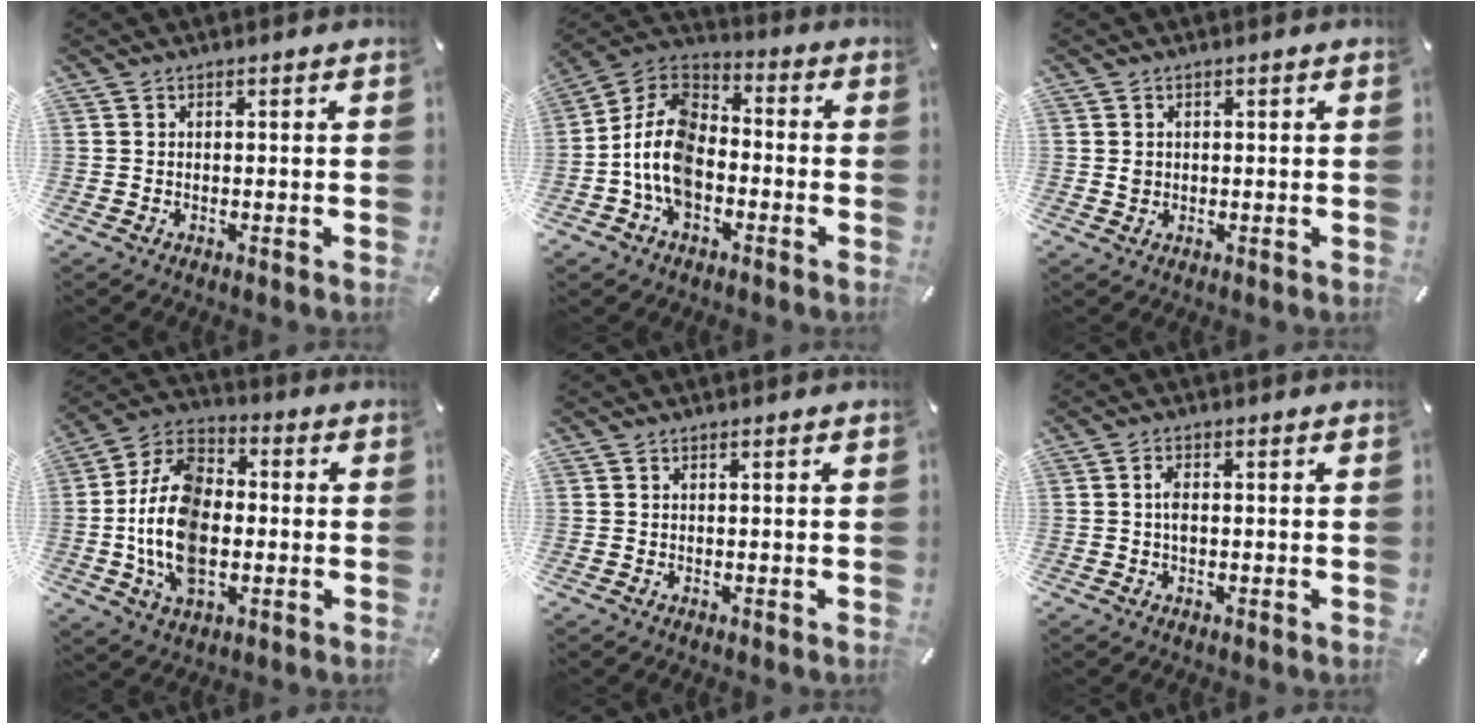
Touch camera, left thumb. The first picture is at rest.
{"total": 12.6, "force": [-4.4, 8.7, 8.0], "torque": [-0.192, 0.016, -0.089]}
{"total": 1.4, "force": [0.2, 1.3, 0.4], "torque": [-0.001, 0.002, 0.000]}
{"total": 17.4, "force": [-2.6, 11.4, 12.8], "torque": [-0.287, 0.011, -0.049]}
{"total": 0.0}
{"total": 2.4, "force": [-0.1, 1.2, 2.0], "torque": [-0.039, 0.001, -0.003]}